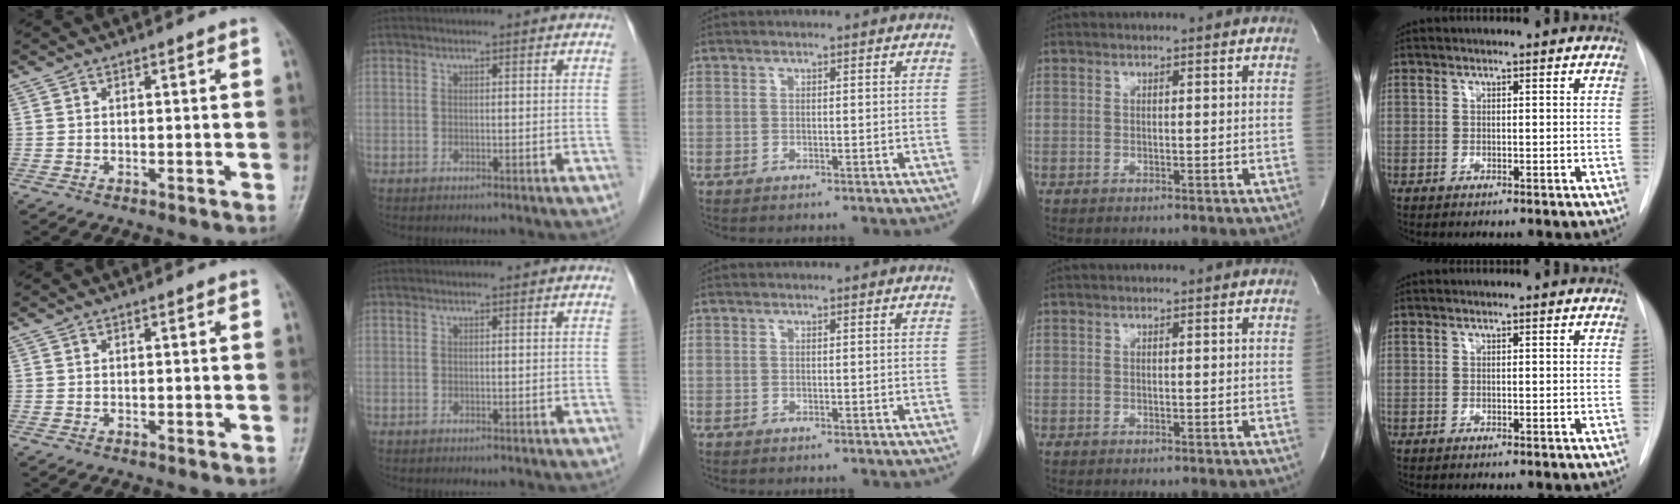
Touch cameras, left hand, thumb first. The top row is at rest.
{}